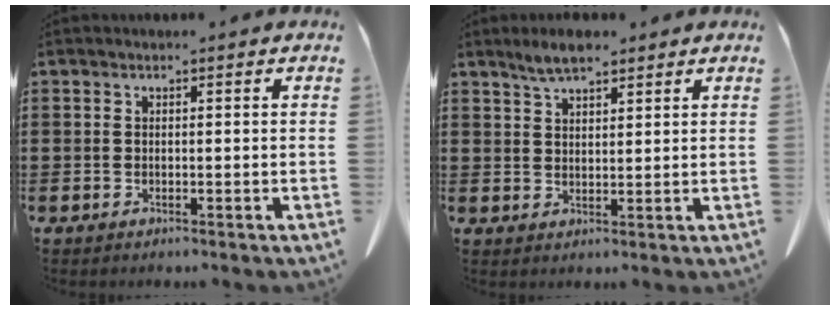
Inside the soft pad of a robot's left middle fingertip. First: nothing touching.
{"total": 3.9, "force": [3.2, 1.0, 1.9], "torque": [-0.045, -0.001, 0.059]}